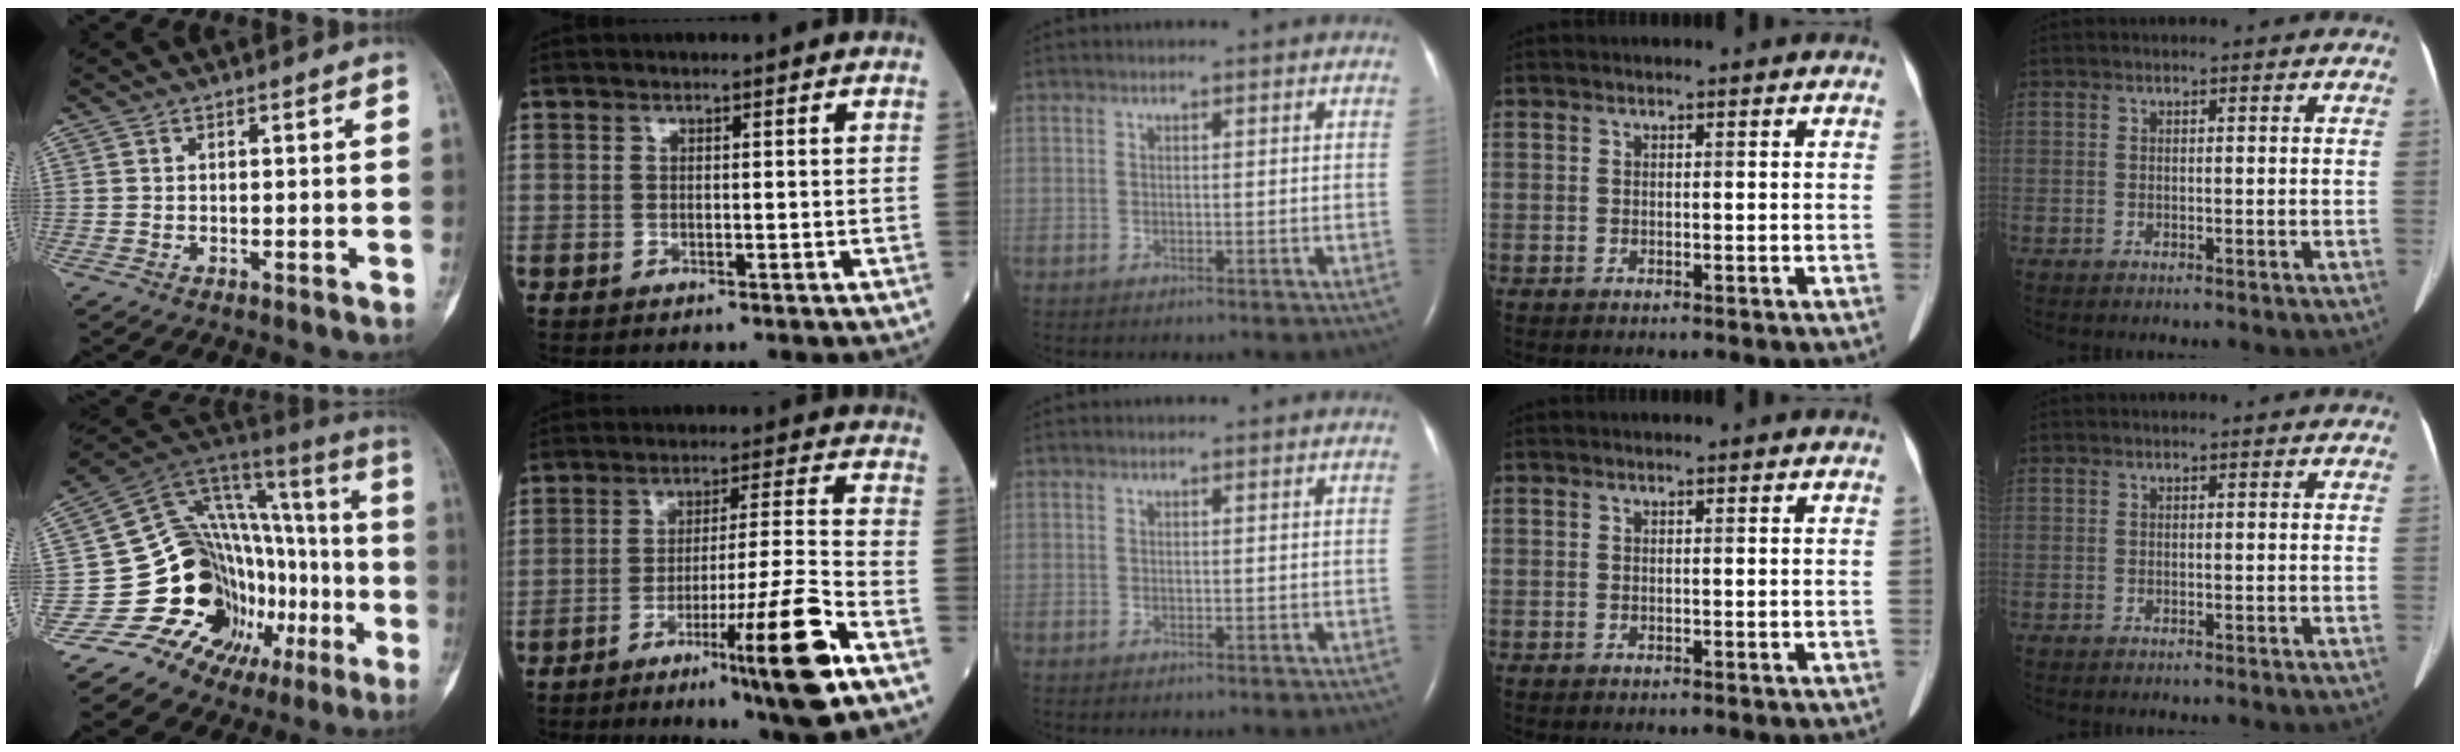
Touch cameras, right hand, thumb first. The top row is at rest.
{"thumb": {"total": 28.4, "force": [-9.6, 18.7, 19.1], "torque": [-0.231, 0.124, -0.138]}, "index": {"total": 13.6, "force": [-7.3, -1.4, 11.4], "torque": [-0.188, -0.021, -0.119]}}